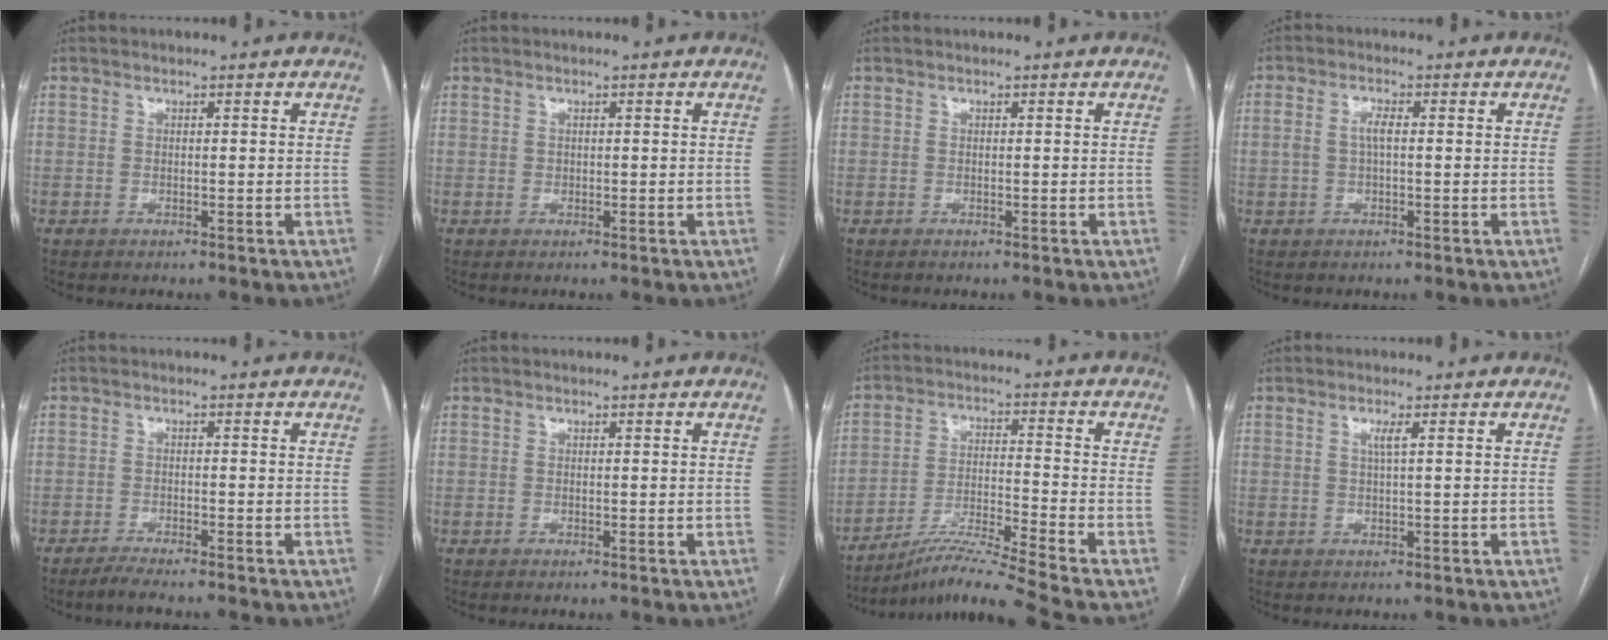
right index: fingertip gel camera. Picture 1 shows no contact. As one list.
[{"total": 0.0}, {"total": 0.0}, {"total": 2.4, "force": [0.1, 0.8, 2.3], "torque": [-0.049, 0.011, 0.005]}, {"total": 3.6, "force": [-3.2, -0.4, 1.6], "torque": [-0.026, -0.008, -0.053]}, {"total": 0.0}, {"total": 12.2, "force": [-10.4, -3.1, 5.7], "torque": [-0.096, -0.013, -0.180]}, {"total": 1.4, "force": [0.5, -0.2, 1.3], "torque": [-0.027, -0.001, 0.009]}]